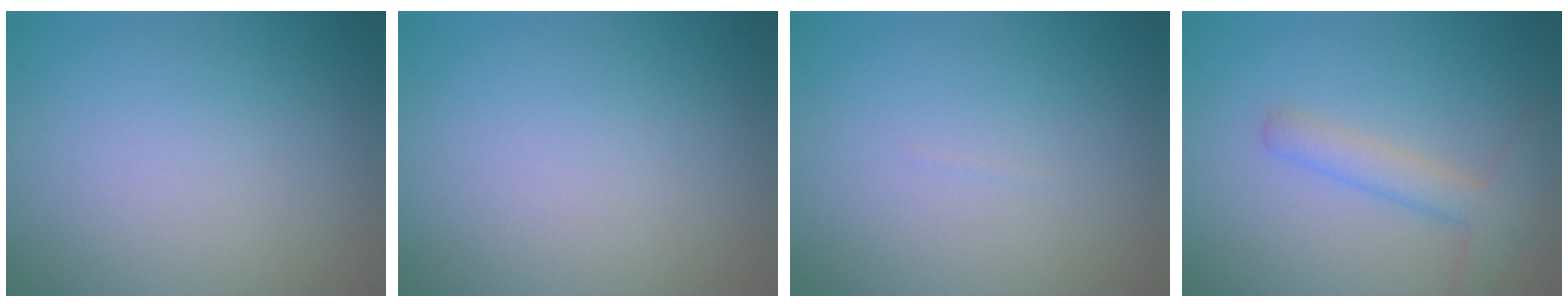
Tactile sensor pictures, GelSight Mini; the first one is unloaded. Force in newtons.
{"total": 0.0}
{"total": 0.0}
{"total": 2.7, "press": 2.7, "slide": 0.1}